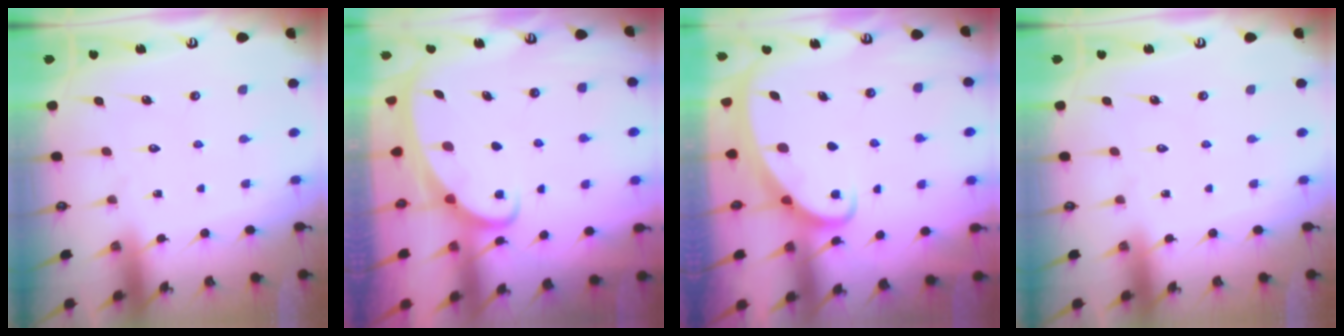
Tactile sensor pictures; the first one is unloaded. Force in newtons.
{"total": 2.1, "press": 2.1, "slide": 0.3}
{"total": 2.0, "press": 2.0, "slide": 0.4}
{"total": 0.0}